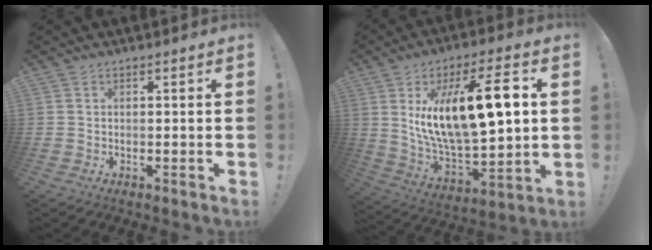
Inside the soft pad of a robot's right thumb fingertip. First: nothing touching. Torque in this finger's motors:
{"motor_torque": [1.11, 1.28, 0.32, 0.39, 0.71]}